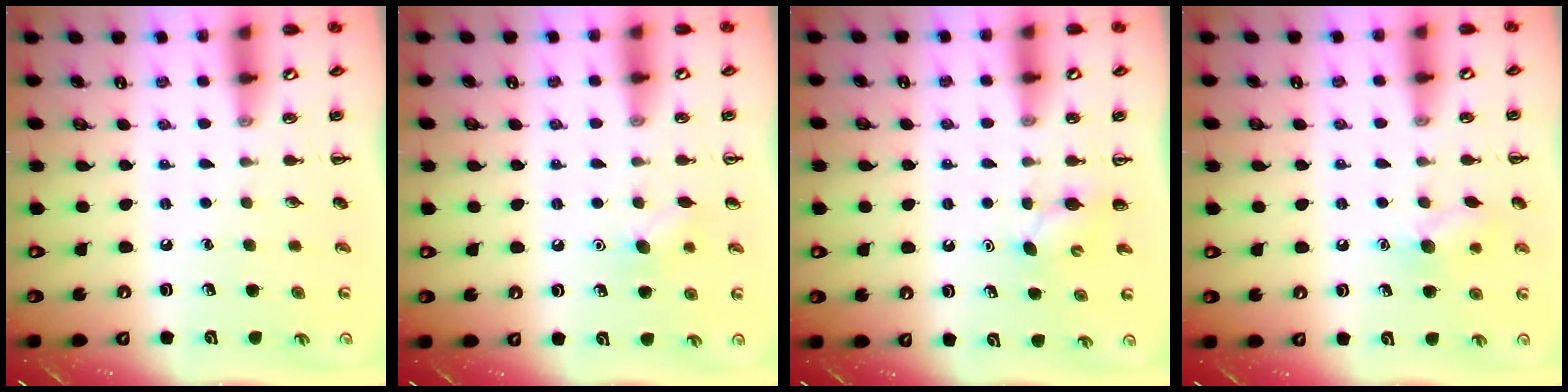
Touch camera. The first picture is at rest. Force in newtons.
{"total": 5.6, "press": 5.3, "slide": 1.6}
{"total": 3.5, "press": 3.3, "slide": 1.3}
{"total": 8.0, "press": 7.9, "slide": 1.4}